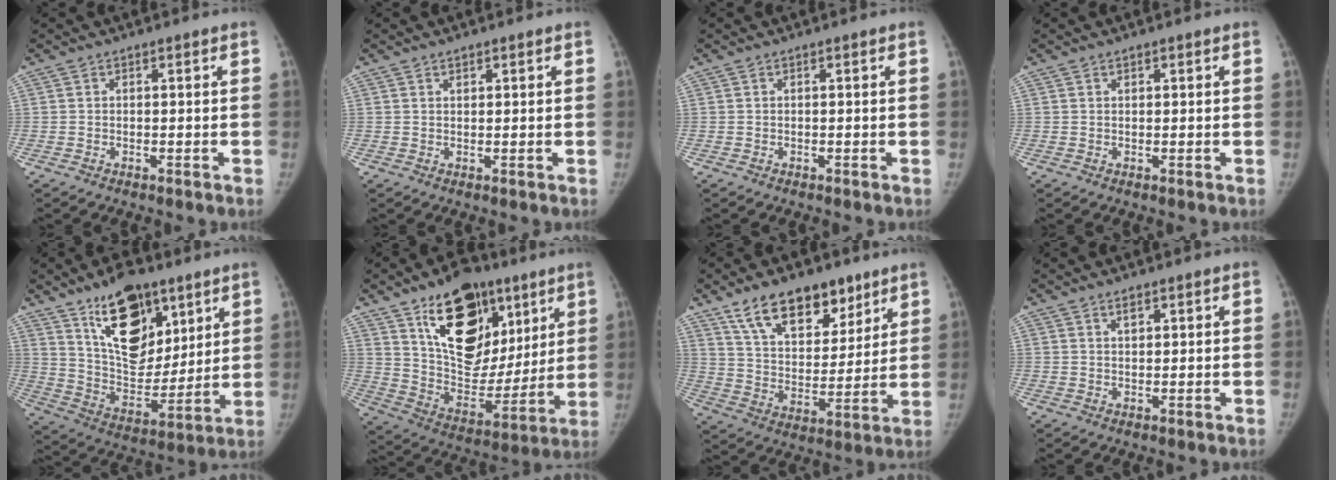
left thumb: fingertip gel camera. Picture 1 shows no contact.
{"total": 1.1, "force": [0.8, 0.6, 0.5], "torque": [-0.002, -0.005, 0.011]}
{"total": 0.0}
{"total": 0.6, "force": [0.4, 0.4, 0.2], "torque": [-0.001, -0.002, 0.006]}
{"total": 19.1, "force": [11.3, 9.9, 11.9], "torque": [-0.137, -0.072, 0.201]}
{"total": 24.1, "force": [12.2, 14.3, 15.1], "torque": [-0.177, -0.046, 0.206]}
{"total": 17.5, "force": [11.4, 9.4, 9.4], "torque": [-0.103, -0.051, 0.194]}
{"total": 1.9, "force": [1.2, 0.9, 1.1], "torque": [-0.011, -0.008, 0.022]}